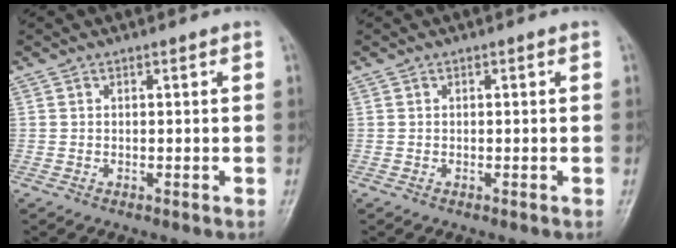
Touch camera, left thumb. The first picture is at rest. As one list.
[{"total": 0.0}]